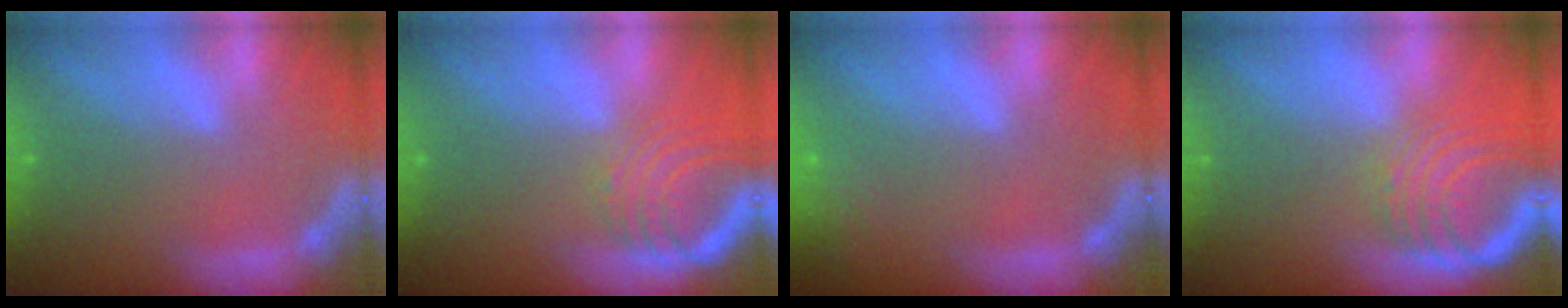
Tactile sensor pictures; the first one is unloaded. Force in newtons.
{"total": 6.5}
{"total": 3.5}
{"total": 8.5}